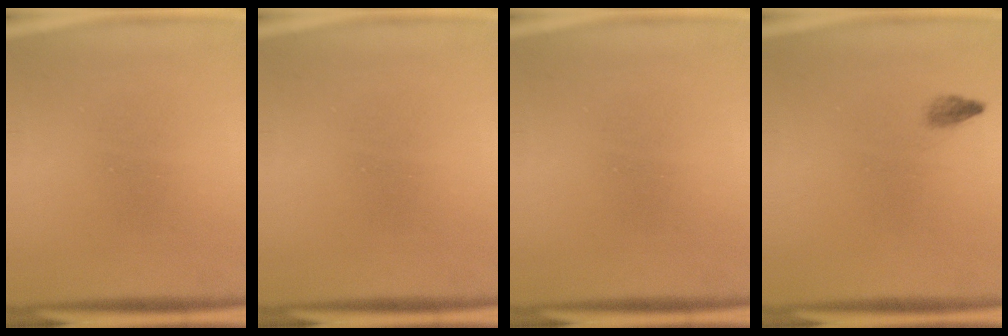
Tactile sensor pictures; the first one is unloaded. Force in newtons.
{"total": 0.0}
{"total": 0.0}
{"total": 0.9}